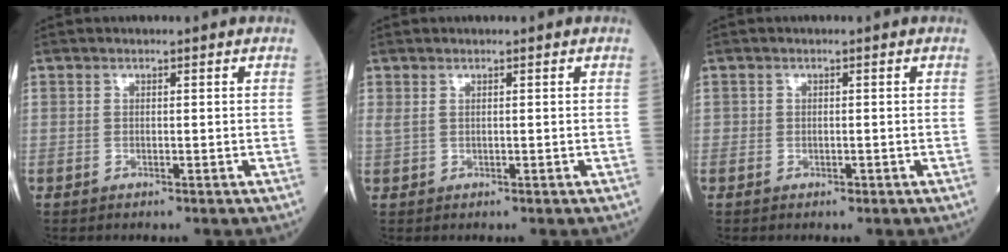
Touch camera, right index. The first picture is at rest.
{"total": 1.2, "force": [0.5, 0.4, 1.0], "torque": [-0.034, 0.008, 0.017]}
{"total": 0.8, "force": [-0.3, 0.6, 0.4], "torque": [-0.005, 0.001, -0.005]}